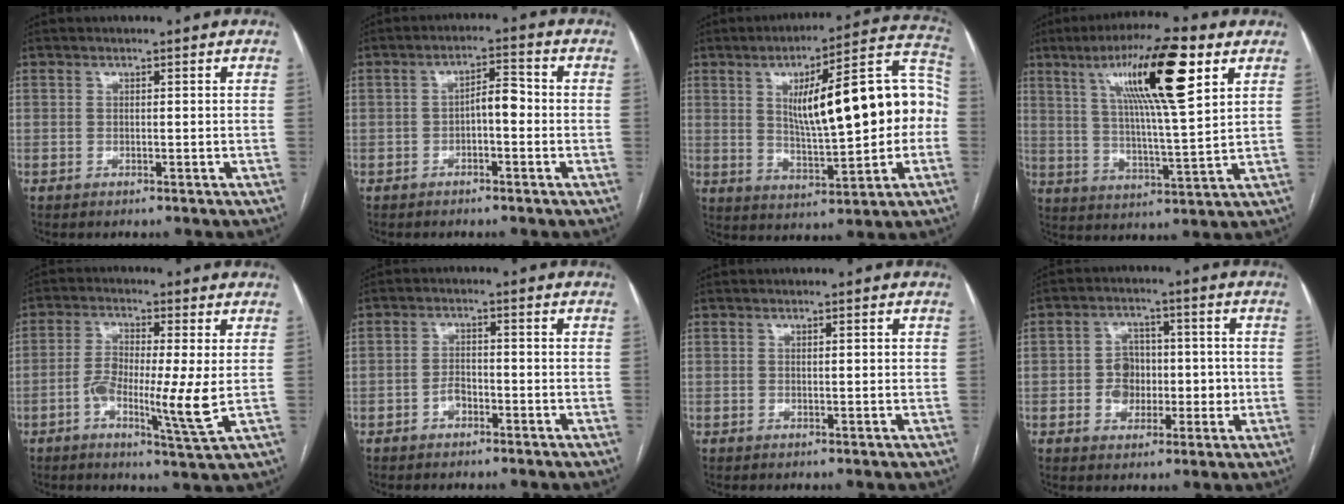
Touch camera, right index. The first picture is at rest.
{"total": 4.1, "force": [-0.7, 1.5, 3.7], "torque": [-0.059, 0.018, -0.012]}
{"total": 19.8, "force": [1.7, 4.5, 19.2], "torque": [-0.279, 0.041, 0.031]}
{"total": 16.2, "force": [7.5, 1.2, 14.3], "torque": [-0.249, 0.013, 0.121]}
{"total": 8.8, "force": [-1.5, 0.5, 8.6], "torque": [-0.155, -0.010, -0.031]}
{"total": 2.3, "force": [-1.4, 1.4, 1.2], "torque": [-0.018, 0.006, -0.026]}
{"total": 1.2, "force": [0.3, 0.3, 1.1], "torque": [-0.018, 0.001, 0.003]}
{"total": 6.4, "force": [-0.6, 5.3, 3.4], "torque": [-0.049, 0.022, -0.007]}